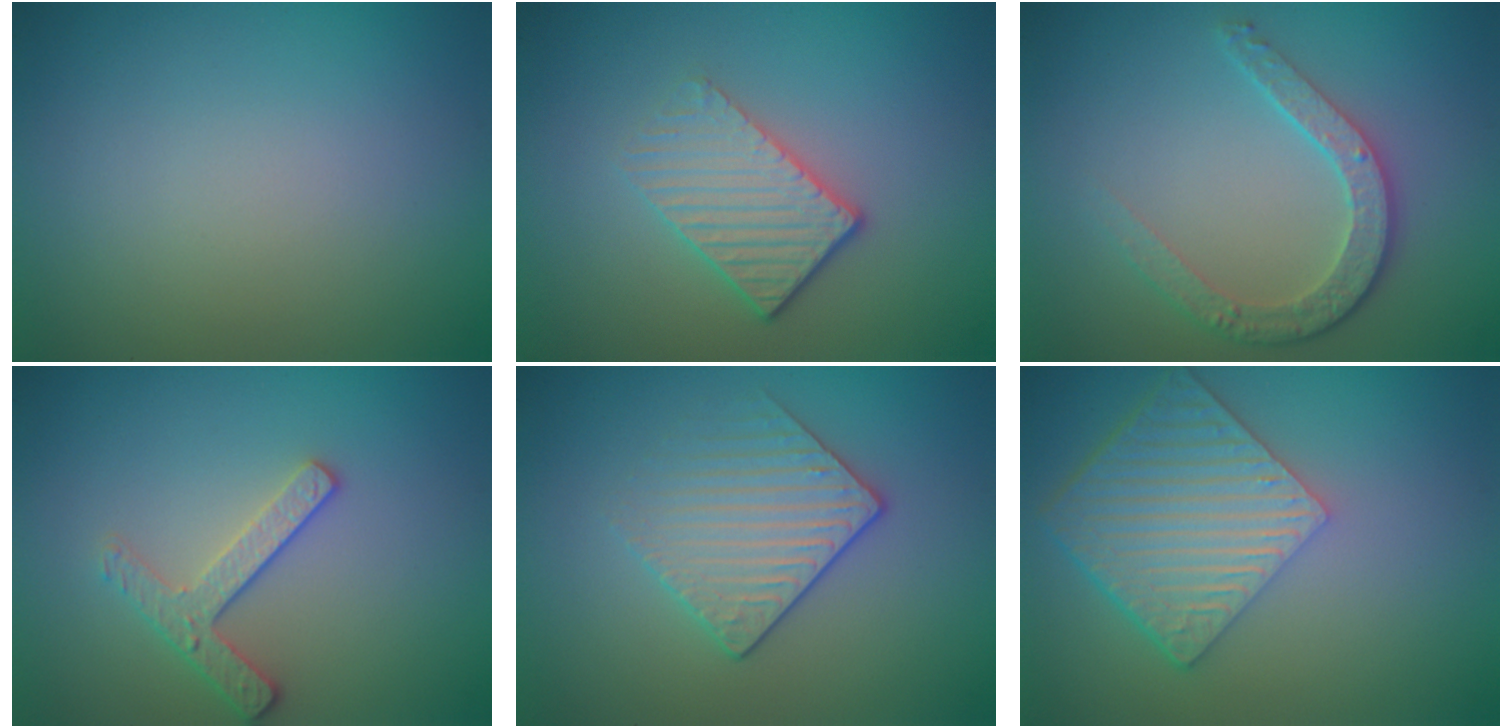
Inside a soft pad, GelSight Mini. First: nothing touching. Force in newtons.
{"total": 3.3, "press": 2.7, "slide": 1.9}
{"total": 3.6, "press": 2.9, "slide": 2.2}
{"total": 2.4, "press": 2.3, "slide": 0.8}
{"total": 2.9, "press": 2.6, "slide": 1.2}
{"total": 6.9, "press": 4.8, "slide": 4.9}